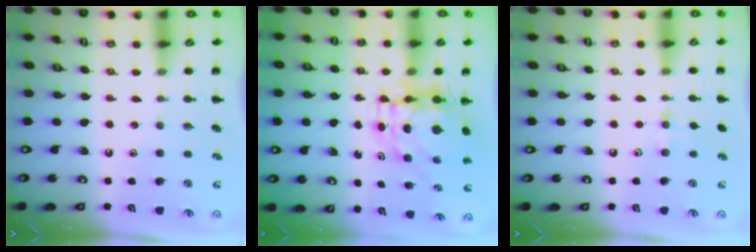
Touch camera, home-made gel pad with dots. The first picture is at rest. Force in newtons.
{"total": 6.2, "press": 6.1, "slide": 1.1}
{"total": 5.7, "press": 5.5, "slide": 1.7}